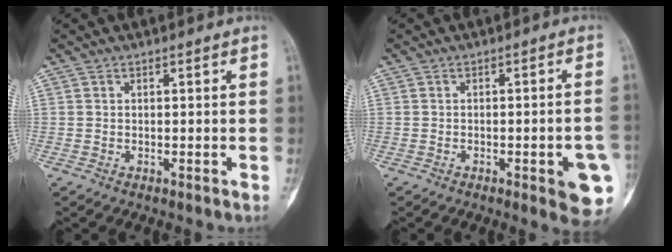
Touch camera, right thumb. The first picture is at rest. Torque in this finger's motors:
{"motor_torque": [1.83, 1.81, 1.08, -1.08, 0.21]}